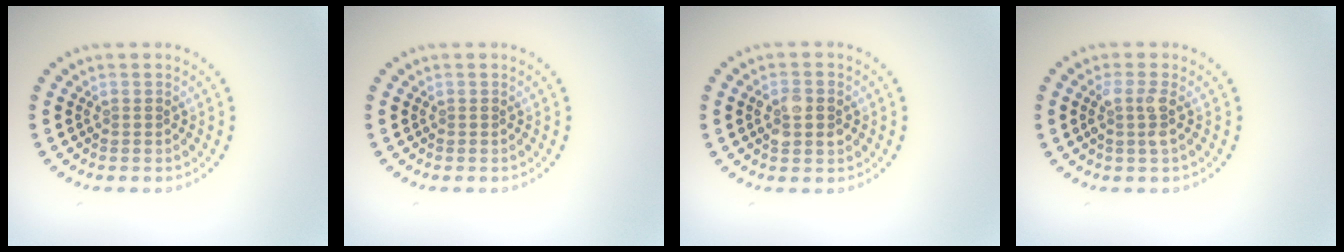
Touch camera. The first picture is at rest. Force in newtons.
{"total": 0.0}
{"total": 2.8, "press": 2.8, "slide": 0.1}
{"total": 1.8, "press": 1.5, "slide": 1.1}